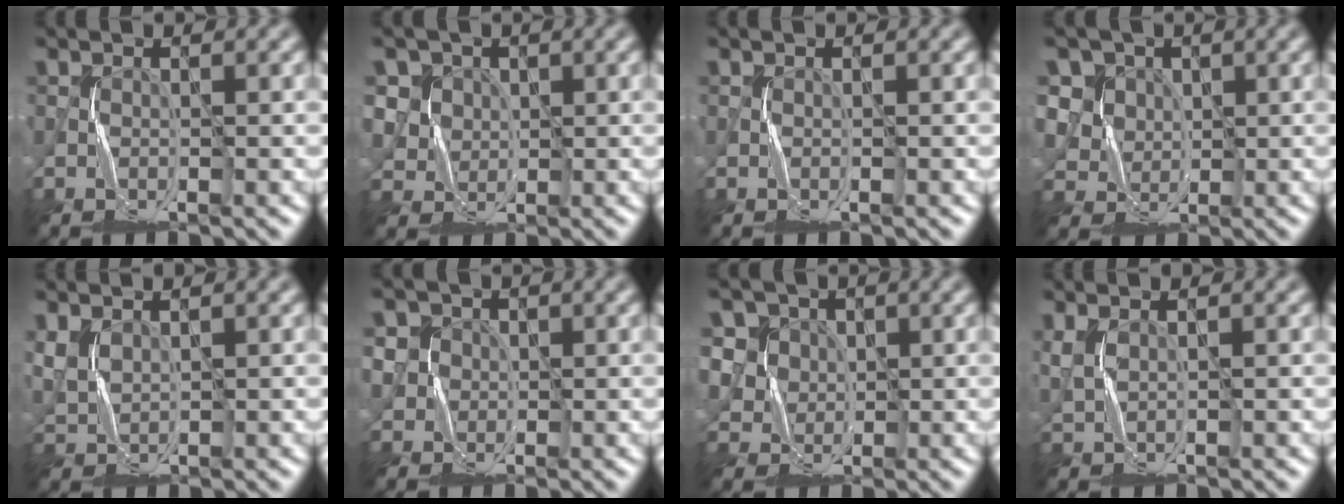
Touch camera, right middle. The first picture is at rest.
{"total": 5.2, "force": [2.4, 4.4, 1.4], "torque": [-0.042, 0.002, 0.040]}
{"total": 0.0}
{"total": 7.1, "force": [3.3, 5.8, 2.6], "torque": [-0.067, 0.008, 0.048]}
{"total": 2.7, "force": [1.6, 1.3, 1.7], "torque": [-0.057, 0.000, 0.038]}
{"total": 4.1, "force": [1.4, 3.8, 0.8], "torque": [-0.025, 0.012, 0.019]}
{"total": 6.7, "force": [3.1, 5.6, 2.1], "torque": [-0.054, 0.005, 0.042]}
{"total": 1.7, "force": [1.0, 0.5, 1.3], "torque": [-0.046, 0.001, 0.025]}